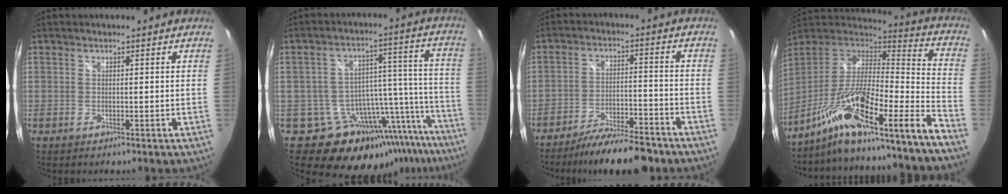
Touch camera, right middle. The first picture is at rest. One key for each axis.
{"total": 20.0, "fx": -15.8, "fy": 10.3, "fz": 6.6, "tx": -0.081, "ty": 0.050, "tz": -0.210}
{"total": 13.4, "fx": -11.4, "fy": 2.9, "fz": 6.4, "tx": -0.125, "ty": -0.012, "tz": -0.173}
{"total": 20.6, "fx": -13.1, "fy": 0.8, "fz": 15.8, "tx": -0.251, "ty": -0.036, "tz": -0.236}